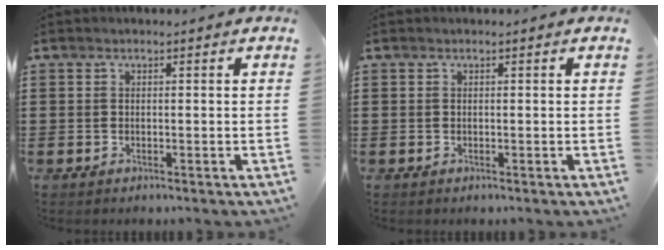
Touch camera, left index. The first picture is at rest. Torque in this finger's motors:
{"motor_torque": [0.03, 0.04, 0.00, 0.00]}